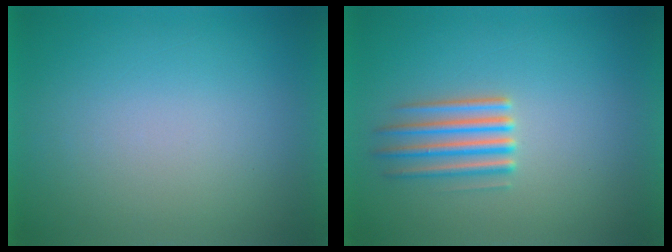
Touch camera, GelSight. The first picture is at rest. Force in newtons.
{"total": 2.4}